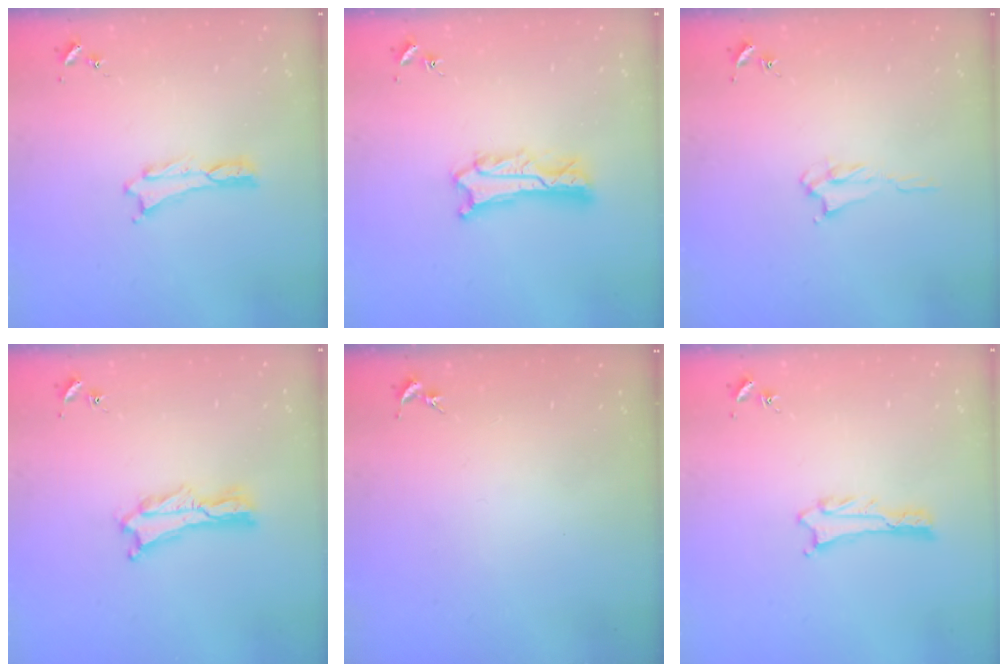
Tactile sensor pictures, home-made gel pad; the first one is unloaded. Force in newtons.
{"total": 3.2, "press": 3.2, "slide": 0.4}
{"total": 2.1, "press": 2.0, "slide": 0.3}
{"total": 1.4, "press": 1.4, "slide": 0.3}
{"total": 0.0}
{"total": 1.1, "press": 1.1, "slide": 0.1}